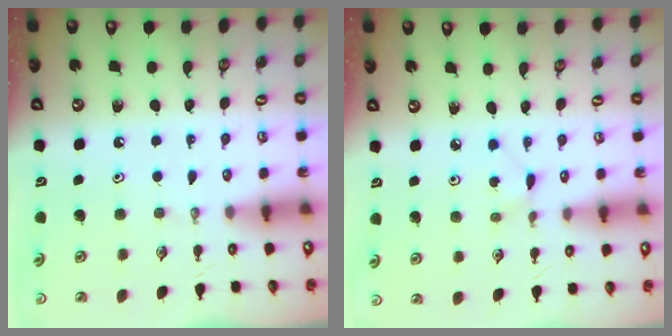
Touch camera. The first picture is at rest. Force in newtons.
{"total": 1.9, "press": 1.9, "slide": 0.3}